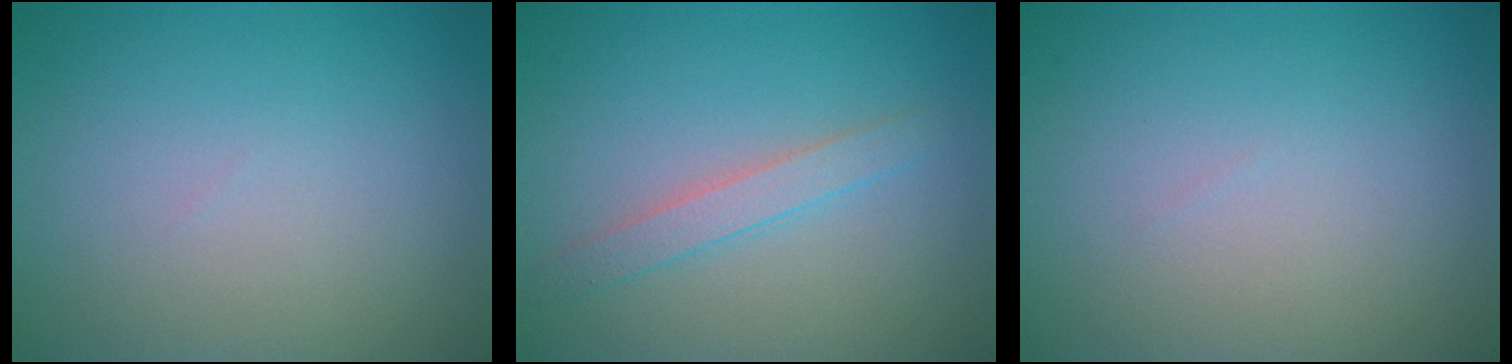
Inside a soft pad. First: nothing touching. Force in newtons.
{"total": 2.1, "press": 2.1, "slide": 0.1}
{"total": 0.0}